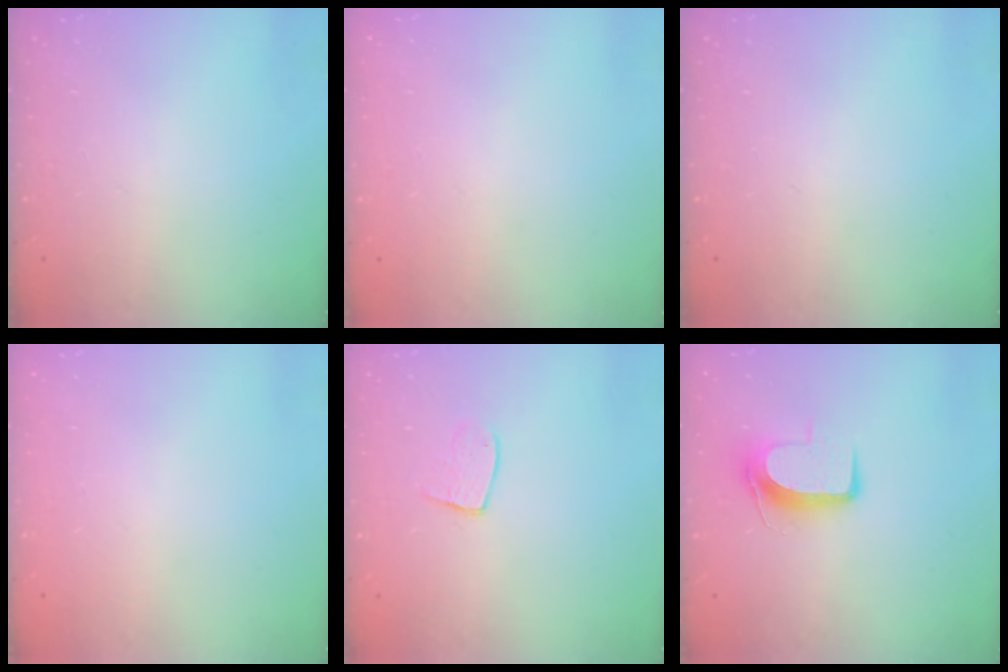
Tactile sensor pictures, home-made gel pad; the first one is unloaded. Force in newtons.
{"total": 0.0}
{"total": 0.0}
{"total": 0.0}
{"total": 7.9, "press": 7.9, "slide": 0.4}
{"total": 8.8, "press": 8.7, "slide": 1.0}